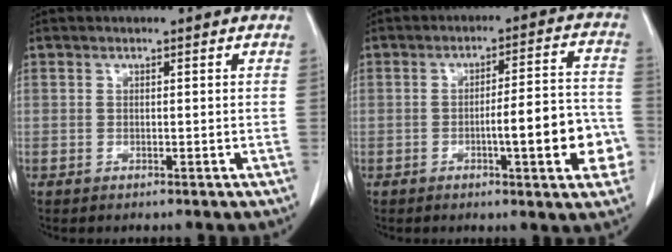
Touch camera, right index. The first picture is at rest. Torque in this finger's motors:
{"motor_torque": [1.19, -0.70, 0.67, 0.10]}